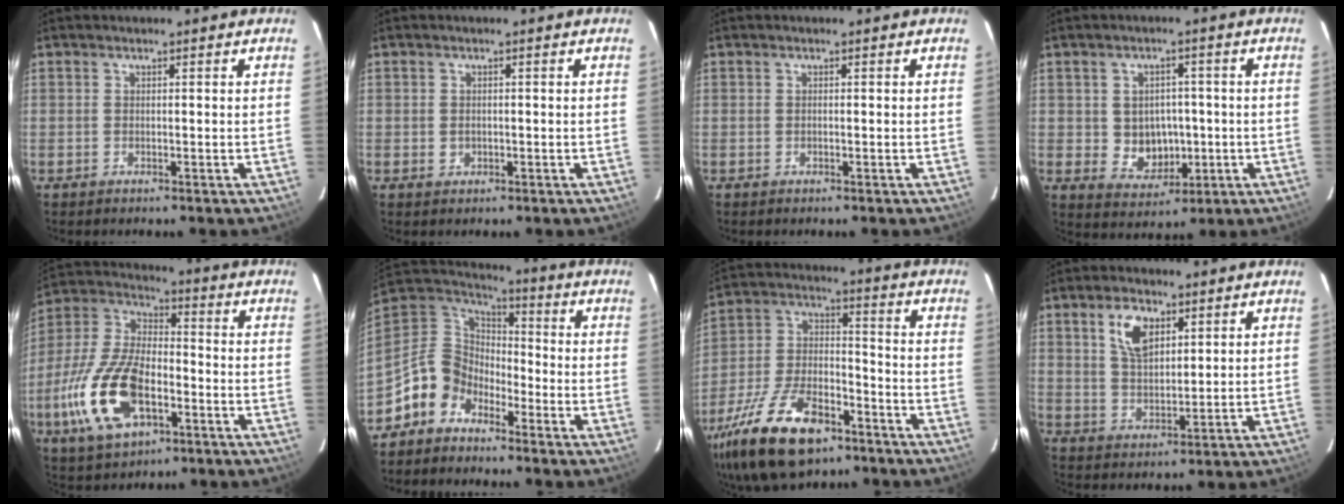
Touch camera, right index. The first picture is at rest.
{"total": 1.2, "force": [-0.2, 1.1, 0.4], "torque": [-0.005, 0.002, -0.002]}
{"total": 0.0}
{"total": 6.9, "force": [-0.5, 6.2, 3.2], "torque": [-0.065, 0.007, 0.012]}
{"total": 18.7, "force": [-6.7, 9.4, 14.7], "torque": [-0.329, -0.007, -0.121]}
{"total": 10.9, "force": [-7.4, 7.3, 3.1], "torque": [-0.082, 0.034, -0.156]}
{"total": 21.1, "force": [-13.4, 9.6, 13.2], "torque": [-0.278, -0.015, -0.233]}
{"total": 7.5, "force": [3.5, 4.0, 5.3], "torque": [-0.098, 0.009, 0.069]}